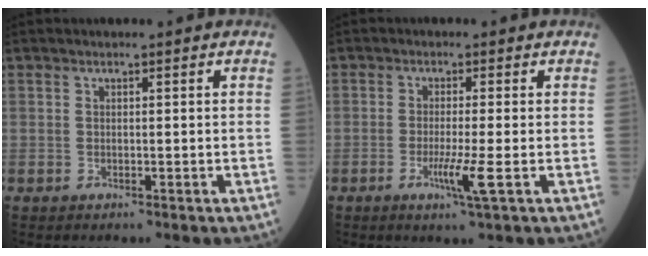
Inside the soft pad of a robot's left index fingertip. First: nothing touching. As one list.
[{"total": 4.1, "force": [-1.4, -0.6, 3.8], "torque": [-0.077, -0.012, -0.027]}]